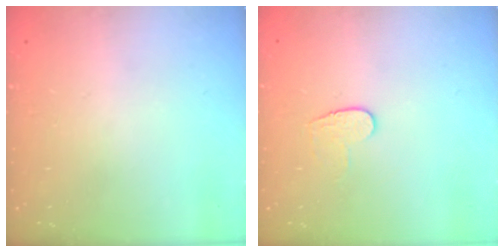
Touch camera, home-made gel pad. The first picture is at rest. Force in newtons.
{"total": 6.6, "press": 6.6, "slide": 0.6}